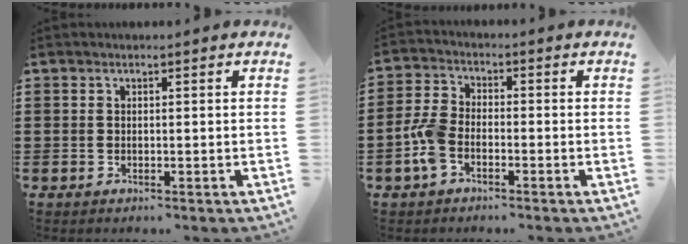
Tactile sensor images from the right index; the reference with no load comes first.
{"total": 5.3, "force": [-2.2, 3.0, 3.9], "torque": [-0.102, 0.001, -0.049]}